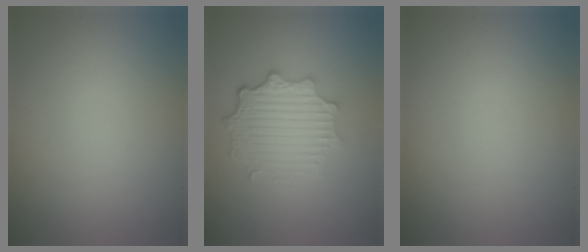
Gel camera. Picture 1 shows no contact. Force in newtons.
{"total": 4.6, "press": 3.6, "slide": 2.8}
{"total": 0.0}